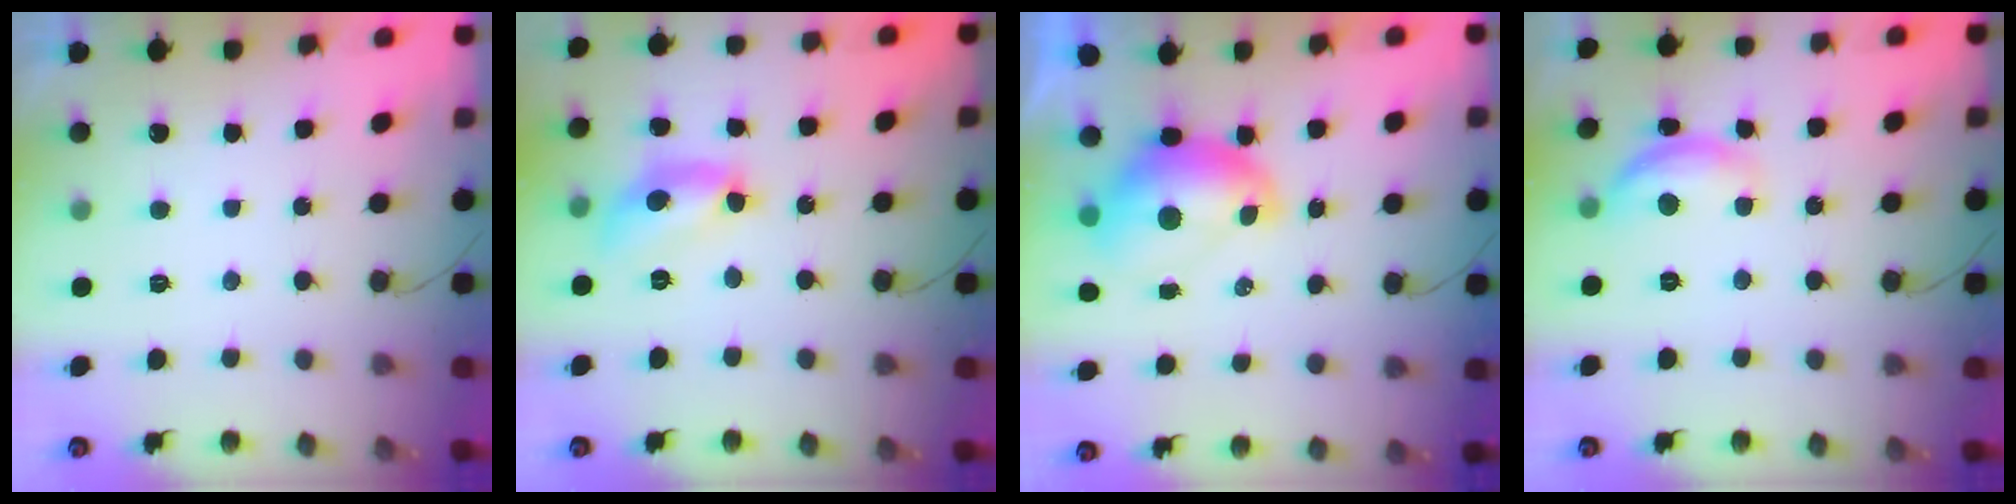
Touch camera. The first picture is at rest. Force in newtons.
{"total": 13.3, "press": 13.2, "slide": 0.9}
{"total": 9.2, "press": 9.1, "slide": 0.9}
{"total": 10.9, "press": 10.9, "slide": 0.6}